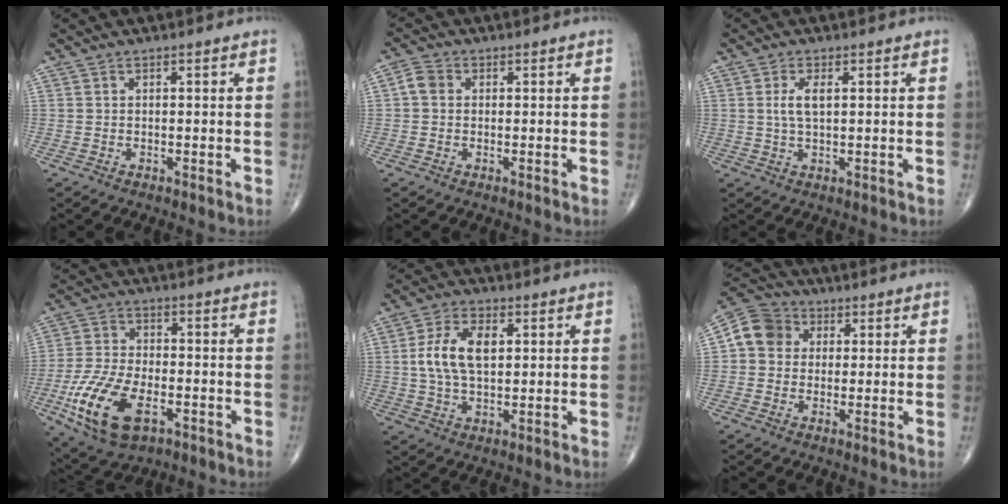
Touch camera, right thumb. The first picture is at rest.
{"total": 2.9, "force": [0.1, 2.4, 1.6], "torque": [-0.027, 0.009, -0.004]}
{"total": 3.7, "force": [0.8, 1.5, 3.3], "torque": [-0.071, 0.000, 0.017]}
{"total": 15.4, "force": [-5.9, 8.1, 11.7], "torque": [-0.234, 0.008, -0.104]}
{"total": 9.7, "force": [1.6, 5.4, 7.9], "torque": [-0.153, 0.005, 0.030]}
{"total": 7.9, "force": [1.2, 7.0, 3.4], "torque": [-0.044, 0.016, 0.008]}